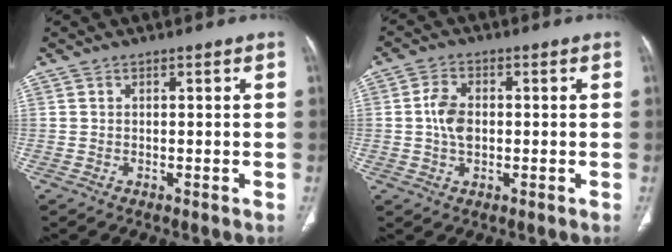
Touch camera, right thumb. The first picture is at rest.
{"total": 5.4, "force": [0.0, 3.5, 4.1], "torque": [-0.080, 0.006, -0.002]}